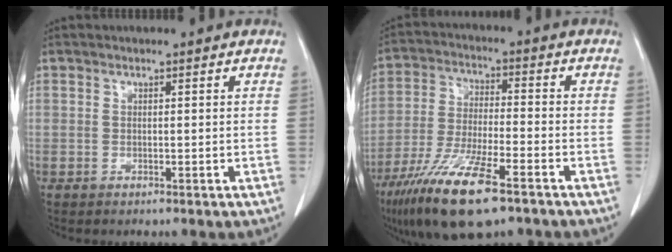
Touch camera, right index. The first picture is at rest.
{"total": 14.4, "force": [-9.1, 2.4, 10.9], "torque": [-0.220, -0.033, -0.164]}